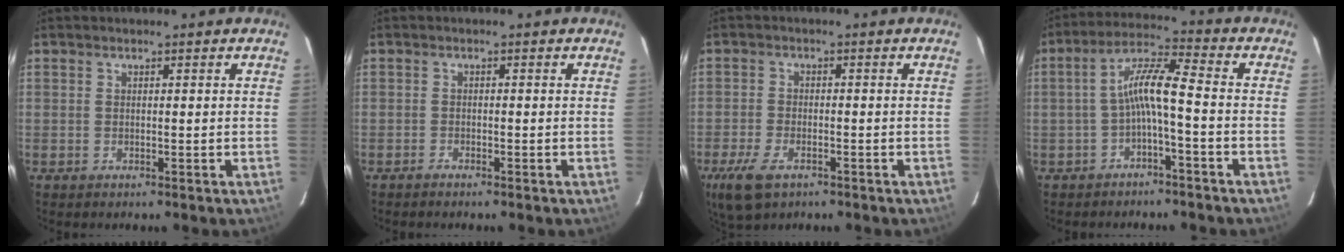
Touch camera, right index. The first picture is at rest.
{"total": 0.8, "force": [-0.8, 0.1, 0.1], "torque": [-0.008, 0.001, -0.018]}
{"total": 7.7, "force": [-4.5, 3.8, 4.9], "torque": [-0.130, -0.019, -0.084]}
{"total": 6.9, "force": [-2.2, 0.5, 6.5], "torque": [-0.146, 0.020, -0.039]}